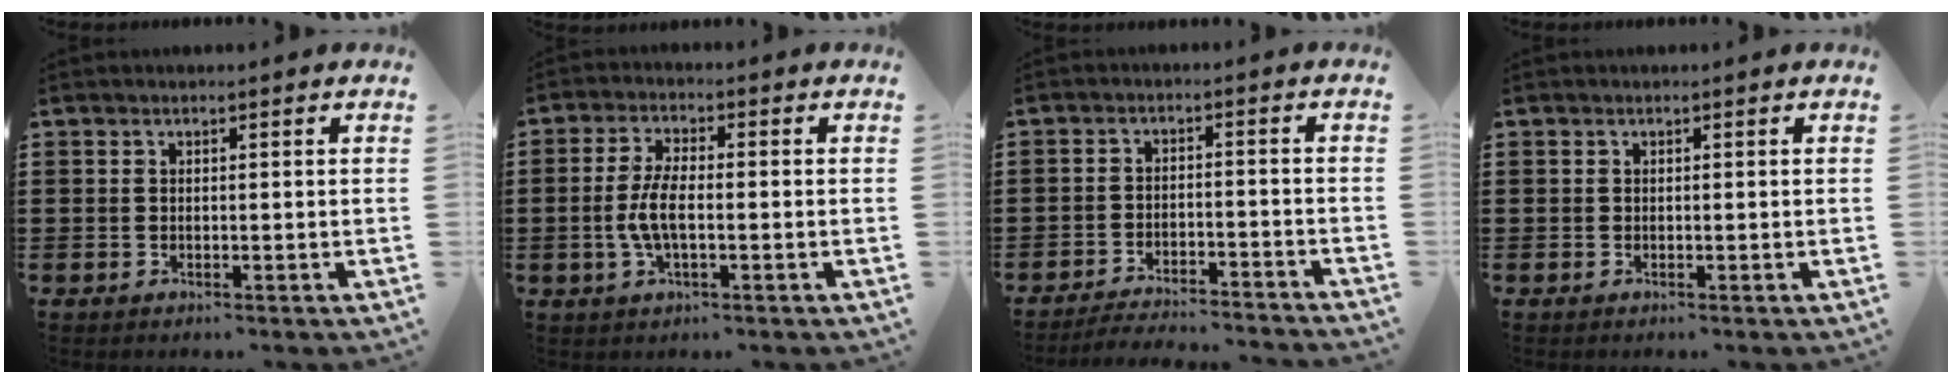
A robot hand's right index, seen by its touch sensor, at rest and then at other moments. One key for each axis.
{"total": 5.3, "fx": -0.9, "fy": 1.9, "fz": 4.9, "tx": -0.121, "ty": -0.008, "tz": -0.027}
{"total": 3.5, "fx": -3.5, "fy": 0.0, "fz": 0.6, "tx": -0.015, "ty": 0.002, "tz": -0.074}
{"total": 0.0}